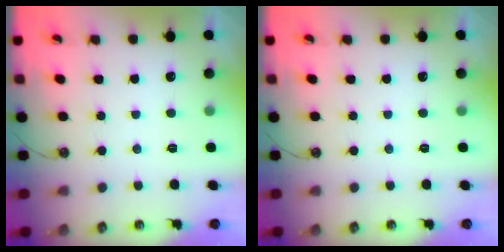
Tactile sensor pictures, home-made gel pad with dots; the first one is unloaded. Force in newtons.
{"total": 0.0}